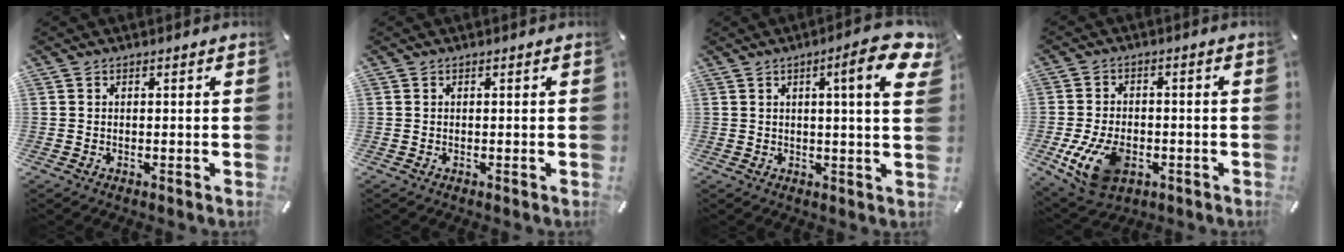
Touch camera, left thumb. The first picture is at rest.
{"total": 0.0}
{"total": 12.0, "force": [4.7, 2.0, 10.9], "torque": [-0.151, -0.023, 0.068]}
{"total": 11.9, "force": [-3.8, 7.9, 8.0], "torque": [-0.158, 0.000, -0.065]}